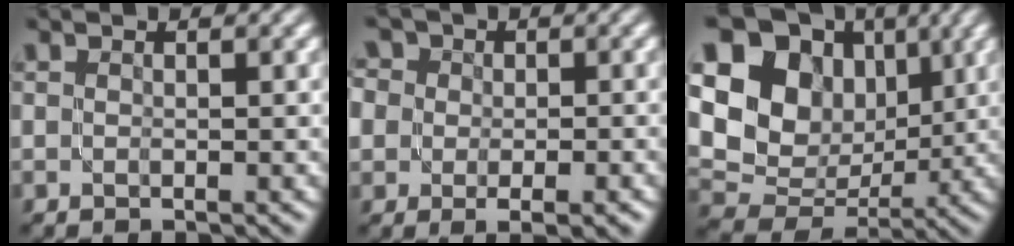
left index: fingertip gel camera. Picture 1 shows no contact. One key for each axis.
{"total": 7.8, "fx": -1.0, "fy": 6.3, "fz": 4.5, "tx": -0.047, "ty": 0.013, "tz": -0.044}
{"total": 14.9, "fx": 4.2, "fy": 12.2, "fz": 7.4, "tx": -0.177, "ty": 0.029, "tz": 0.076}